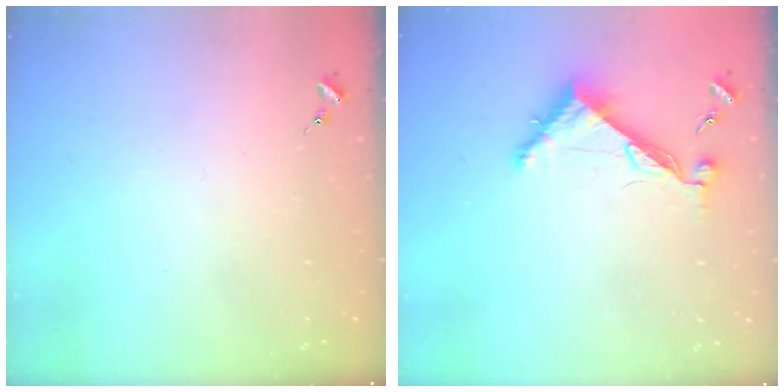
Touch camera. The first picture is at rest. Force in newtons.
{"total": 7.3, "press": 7.3, "slide": 0.6}